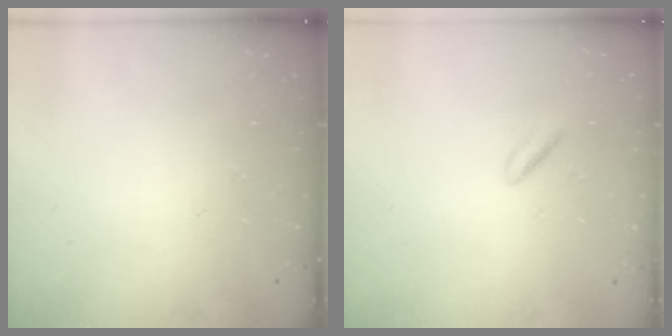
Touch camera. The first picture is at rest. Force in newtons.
{"total": 1.8, "press": 1.6, "slide": 0.8}